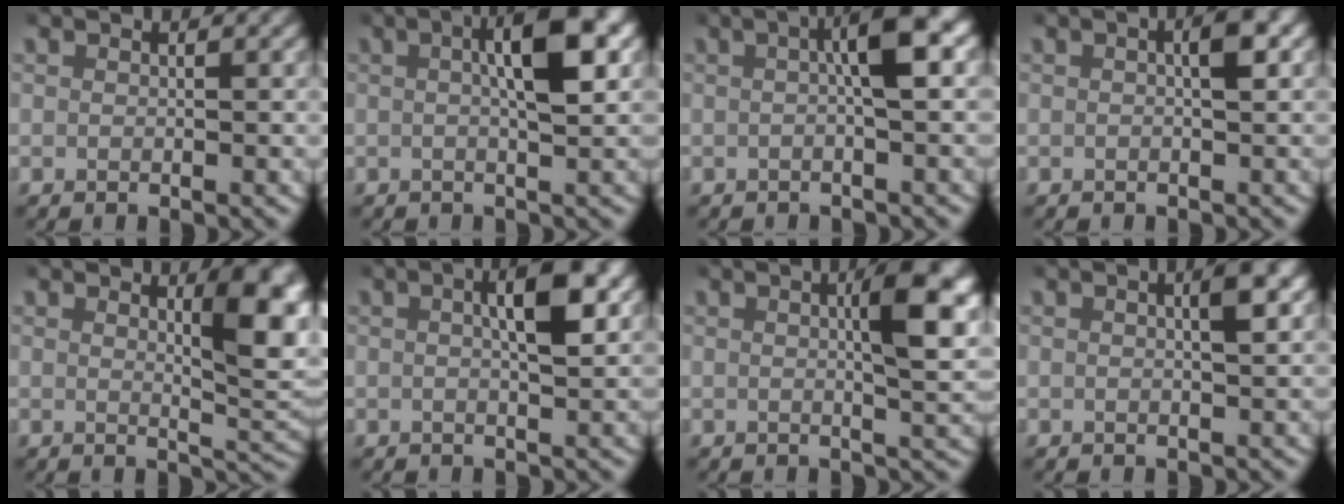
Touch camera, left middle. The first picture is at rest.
{"total": 6.2, "force": [1.1, 1.5, 5.9], "torque": [-0.087, 0.019, 0.007]}
{"total": 4.7, "force": [0.5, 0.9, 4.6], "torque": [-0.068, 0.018, 0.001]}
{"total": 2.3, "force": [0.3, 0.6, 2.2], "torque": [-0.034, 0.008, 0.003]}
{"total": 5.3, "force": [1.7, 1.0, 4.9], "torque": [-0.057, -0.006, 0.027]}
{"total": 4.8, "force": [0.9, 1.2, 4.6], "torque": [-0.067, 0.015, 0.007]}
{"total": 5.2, "force": [1.1, 0.8, 5.0], "torque": [-0.073, 0.005, 0.012]}
{"total": 2.4, "force": [0.5, 0.4, 2.3], "torque": [-0.035, 0.008, 0.004]}